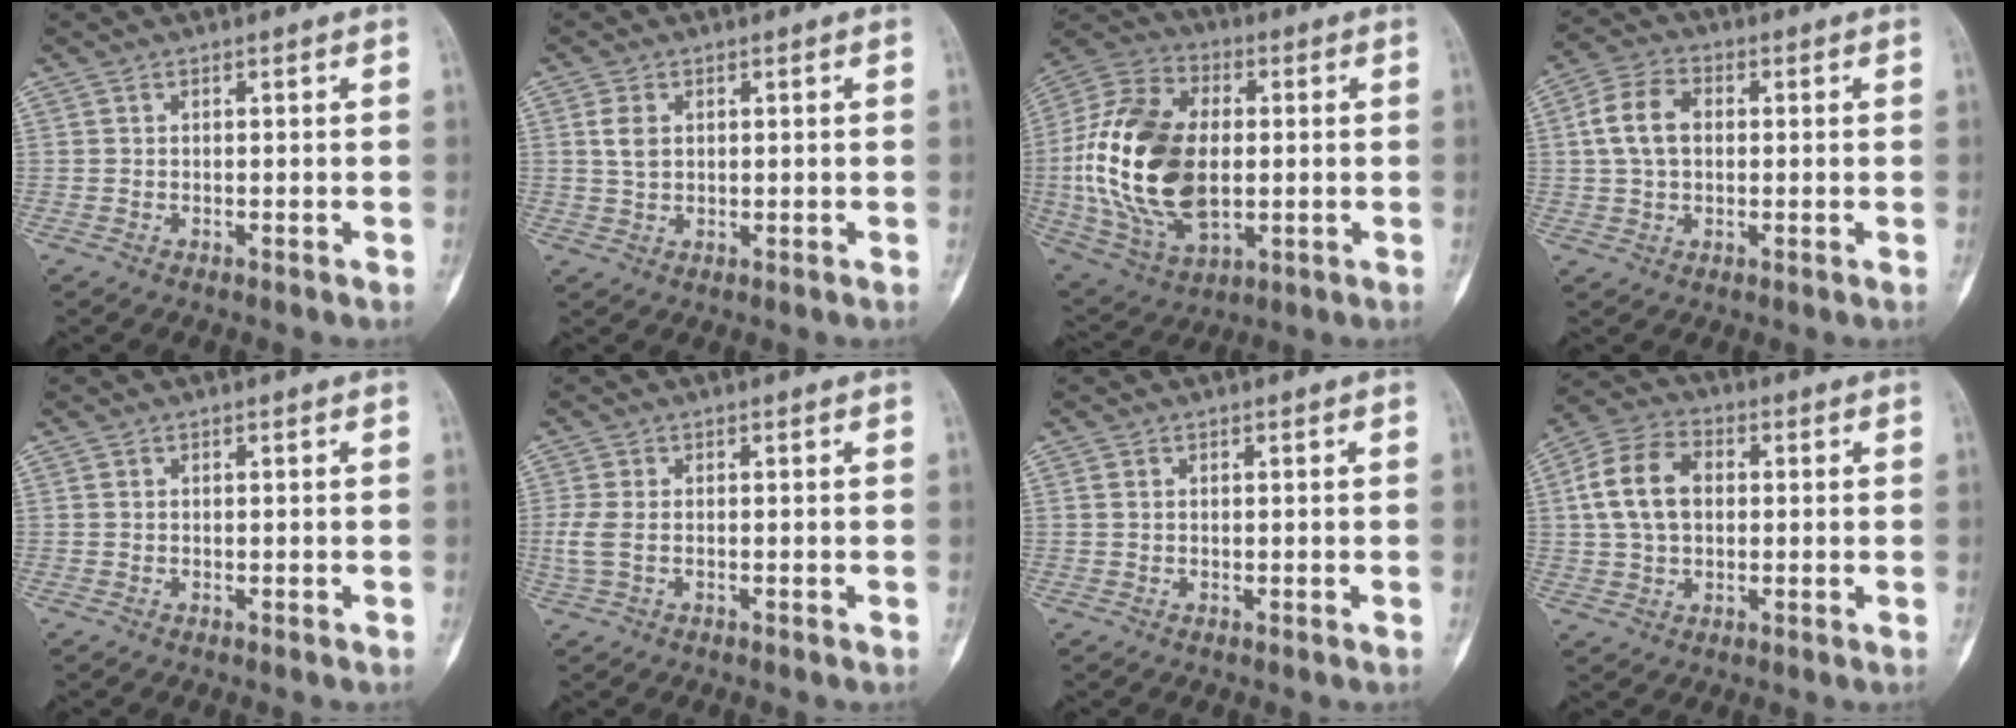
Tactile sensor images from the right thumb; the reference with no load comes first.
{"total": 3.1, "force": [0.9, 2.1, 2.1], "torque": [-0.035, 0.001, 0.018]}
{"total": 24.5, "force": [0.0, 14.9, 19.4], "torque": [-0.388, -0.002, 0.009]}
{"total": 8.6, "force": [1.2, 5.8, 6.2], "torque": [-0.120, 0.018, 0.019]}
{"total": 0.0}
{"total": 2.9, "force": [-0.3, 1.5, 2.5], "torque": [-0.081, -0.004, -0.005]}
{"total": 0.6, "force": [0.2, 0.4, 0.3], "torque": [-0.004, 0.003, 0.004]}
{"total": 11.2, "force": [1.6, 7.6, 8.1], "torque": [-0.151, 0.019, 0.026]}